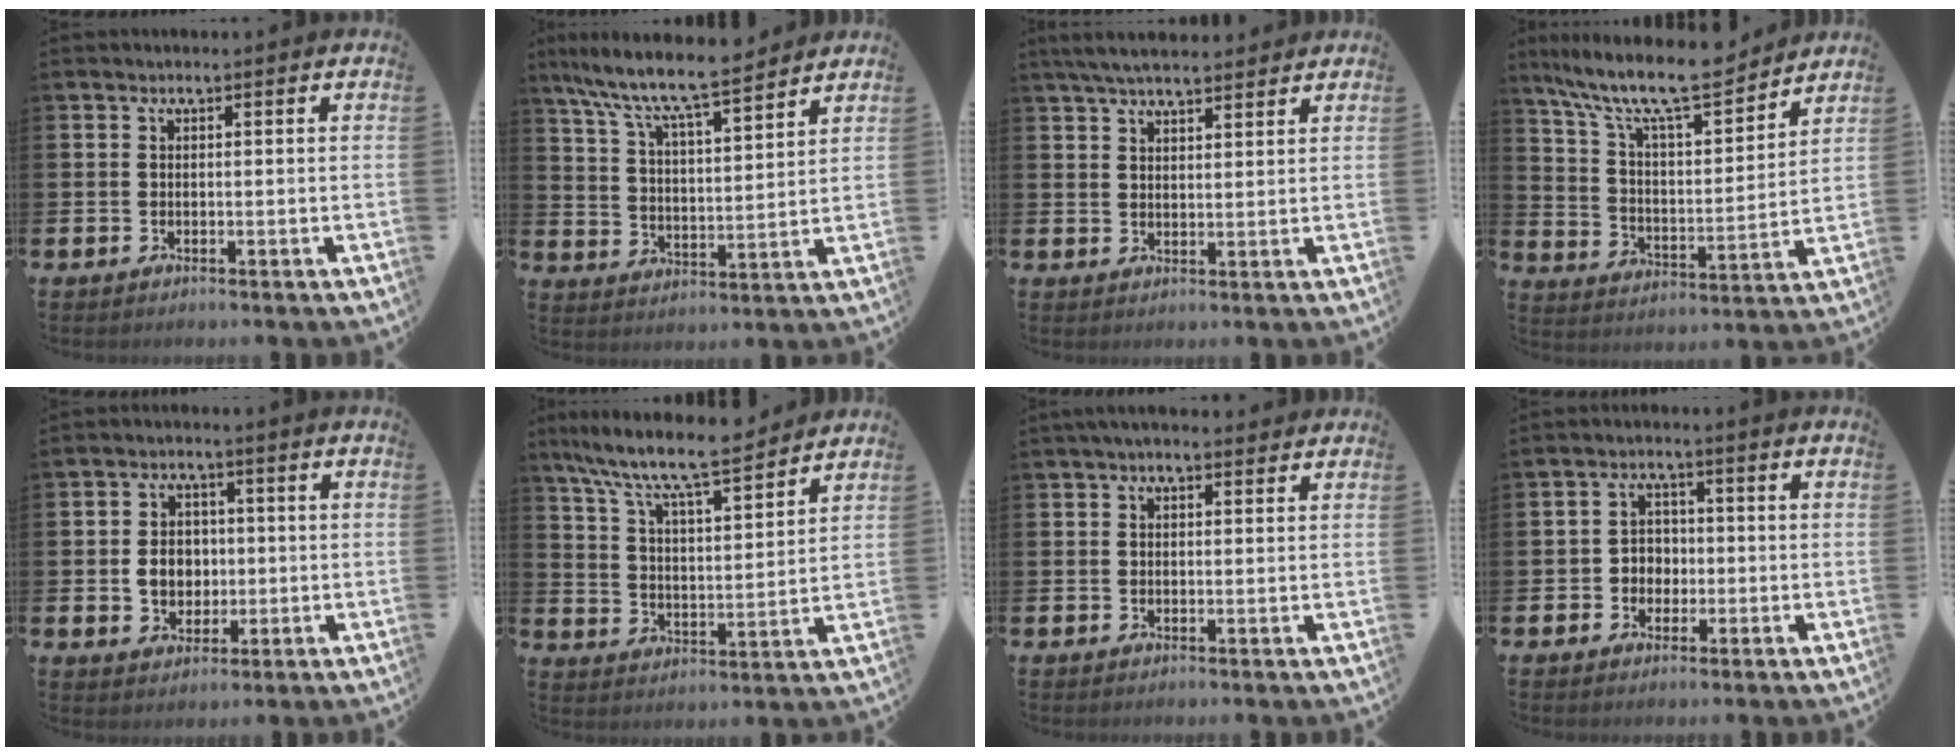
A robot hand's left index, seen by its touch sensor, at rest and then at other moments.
{"total": 8.6, "force": [8.0, 0.6, 3.0], "torque": [-0.096, -0.058, 0.138]}
{"total": 5.1, "force": [4.8, 1.0, 1.5], "torque": [-0.037, -0.013, 0.088]}
{"total": 11.6, "force": [10.2, 2.0, 5.1], "torque": [-0.125, -0.069, 0.174]}
{"total": 4.8, "force": [-0.1, 4.1, 2.5], "torque": [-0.037, 0.006, -0.010]}
{"total": 9.1, "force": [8.4, 0.9, 3.2], "torque": [-0.095, -0.064, 0.143]}
{"total": 2.3, "force": [2.0, 0.7, 1.0], "torque": [-0.019, 0.001, 0.036]}
{"total": 3.0, "force": [-0.7, 2.7, 0.9], "torque": [-0.013, 0.002, -0.022]}